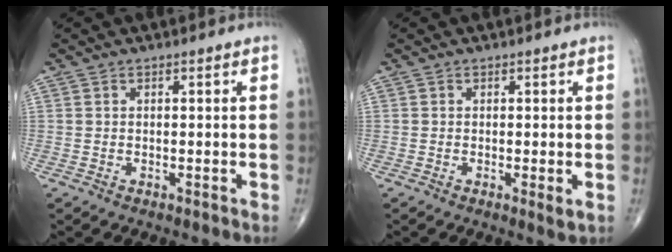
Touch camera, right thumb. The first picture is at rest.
{"total": 1.5, "force": [-0.2, 0.2, 1.5], "torque": [-0.028, -0.007, -0.007]}